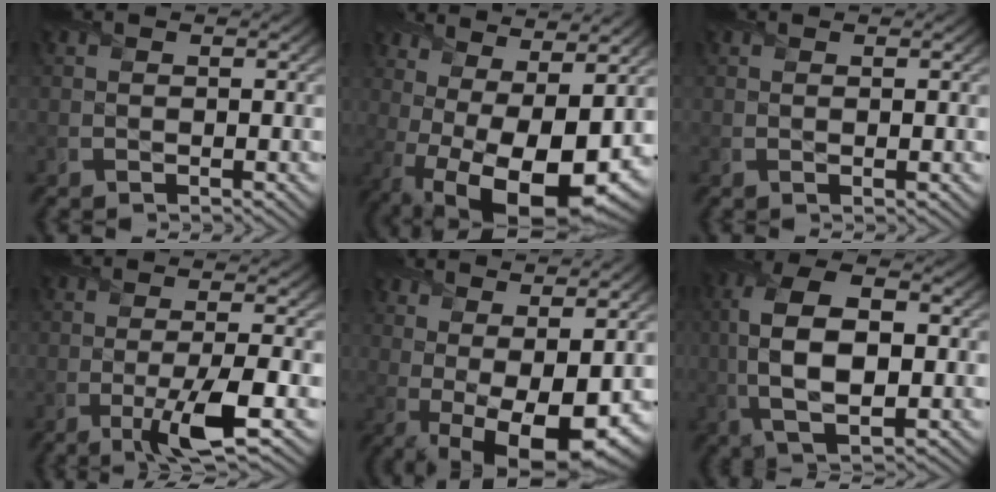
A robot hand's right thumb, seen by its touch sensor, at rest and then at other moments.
{"total": 16.0, "force": [-1.2, 6.6, 14.5], "torque": [-0.203, -0.019, 0.018]}
{"total": 0.7, "force": [0.2, 0.0, 0.7], "torque": [-0.014, 0.002, 0.003]}
{"total": 5.9, "force": [-2.0, 0.8, 5.5], "torque": [-0.099, 0.002, -0.038]}
{"total": 12.6, "force": [0.5, 4.6, 11.8], "torque": [-0.166, 0.008, 0.042]}
{"total": 11.7, "force": [0.0, 5.6, 10.2], "torque": [-0.220, 0.004, 0.001]}